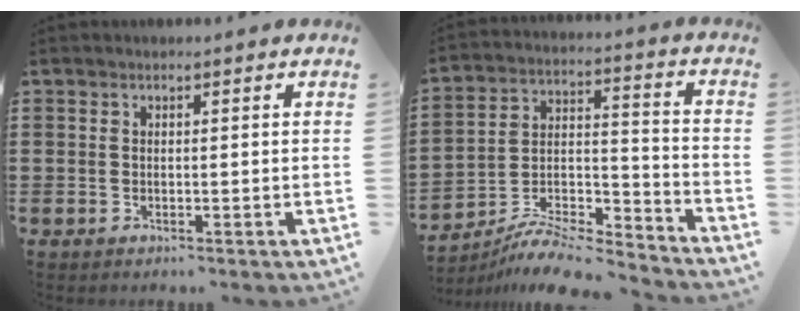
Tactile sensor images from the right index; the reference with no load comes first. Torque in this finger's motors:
{"motor_torque": [0.02, -0.02, 0.25, 0.08]}